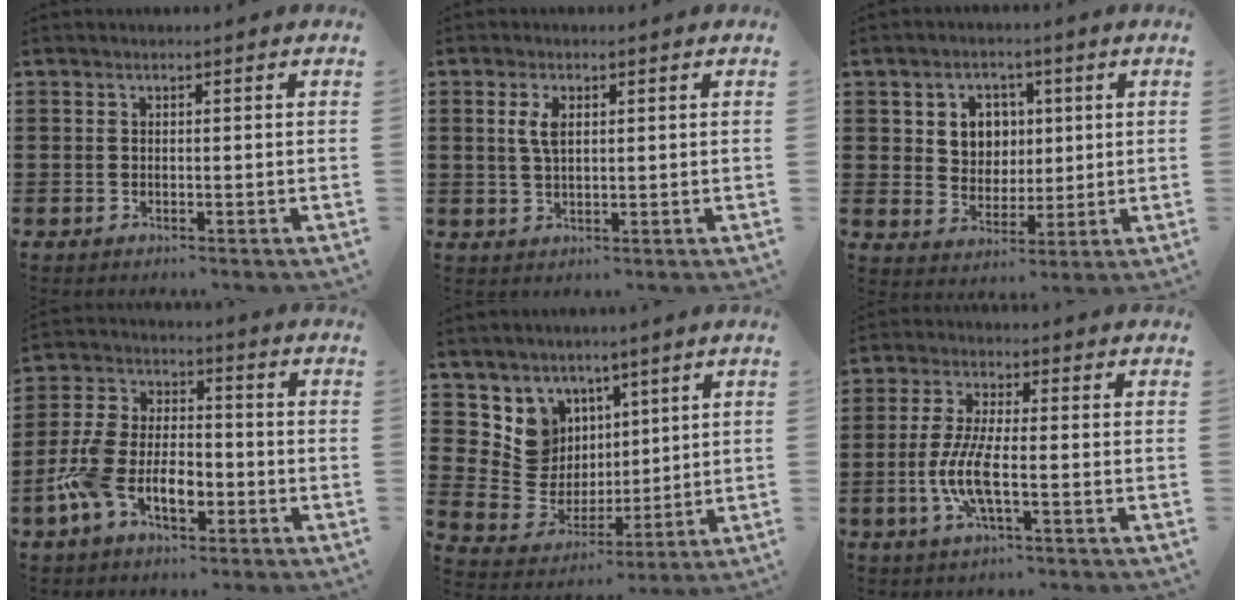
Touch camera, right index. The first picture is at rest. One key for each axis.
{"total": 3.4, "fx": 1.0, "fy": 1.4, "fz": 2.9, "tx": -0.063, "ty": 0.008, "tz": 0.016}
{"total": 5.5, "fx": 1.5, "fy": 4.9, "fz": 2.0, "tx": -0.046, "ty": 0.009, "tz": 0.021}
{"total": 9.0, "fx": -3.8, "fy": 5.0, "fz": 6.4, "tx": -0.152, "ty": 0.003, "tz": -0.074}
{"total": 7.7, "fx": 3.5, "fy": 6.9, "fz": 0.5, "tx": -0.059, "ty": -0.033, "tz": 0.073}
{"total": 7.2, "fx": -2.1, "fy": 1.9, "fz": 6.6, "tx": -0.155, "ty": -0.014, "tz": -0.047}